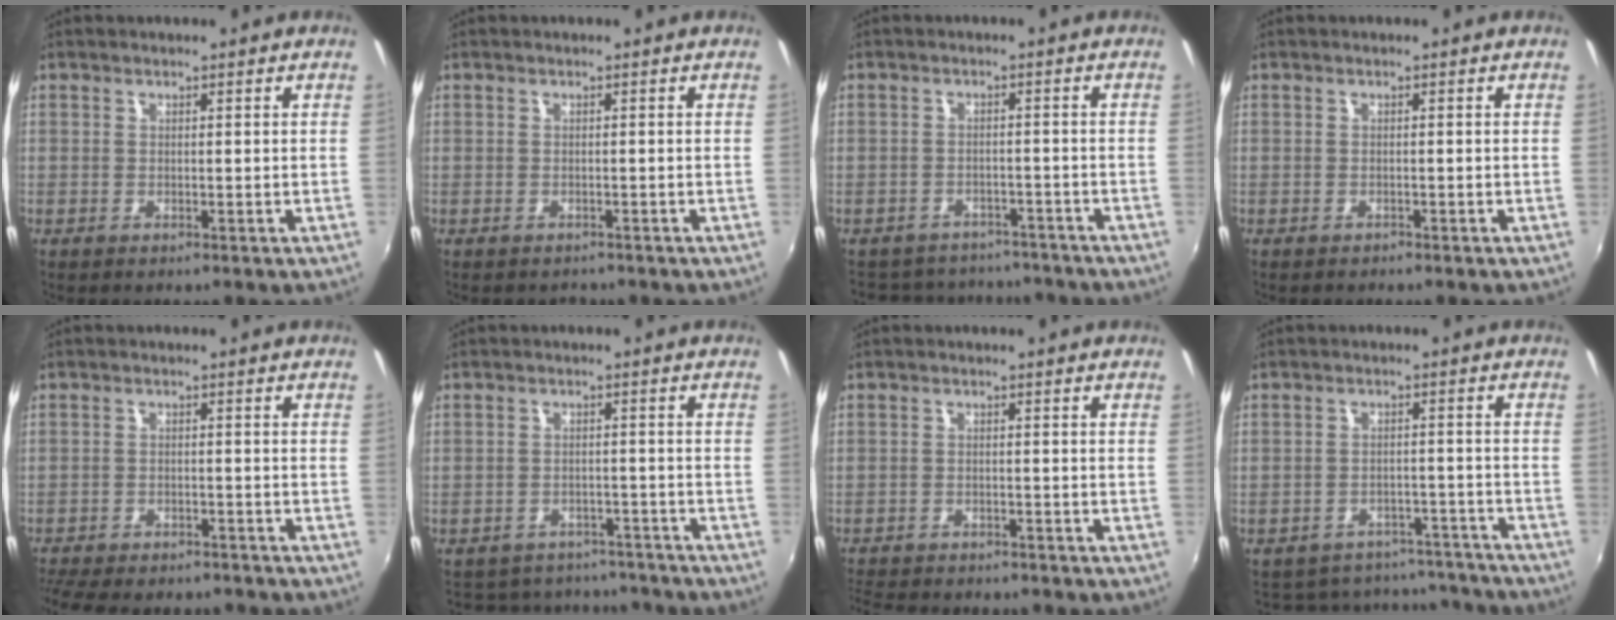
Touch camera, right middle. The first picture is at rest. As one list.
[{"total": 1.2, "force": [-1.0, 0.7, -0.1], "torque": [-0.002, 0.000, -0.014]}, {"total": 11.4, "force": [-9.8, 5.3, 2.6], "torque": [-0.067, 0.027, -0.128]}, {"total": 0.6, "force": [-0.6, 0.1, -0.1], "torque": [-0.001, 0.000, -0.009]}, {"total": 14.9, "force": [-12.9, 4.5, 6.0], "torque": [-0.142, -0.019, -0.188]}, {"total": 13.8, "force": [-11.9, 6.2, 2.9], "torque": [-0.072, 0.038, -0.145]}, {"total": 10.6, "force": [-9.5, 2.8, 3.6], "torque": [-0.098, -0.016, -0.149]}, {"total": 15.7, "force": [-13.8, 6.8, 3.1], "torque": [-0.071, 0.049, -0.160]}]